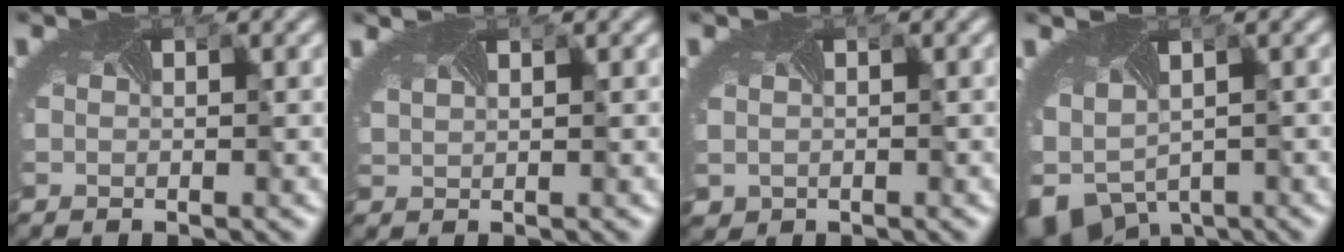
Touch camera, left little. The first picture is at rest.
{"total": 1.7, "force": [1.4, 0.5, 0.9], "torque": [-0.031, -0.001, 0.023]}
{"total": 1.2, "force": [-0.4, 1.1, 0.2], "torque": [-0.015, -0.009, 0.011]}
{"total": 5.3, "force": [-3.3, 3.3, 2.5], "torque": [-0.063, -0.043, -0.049]}